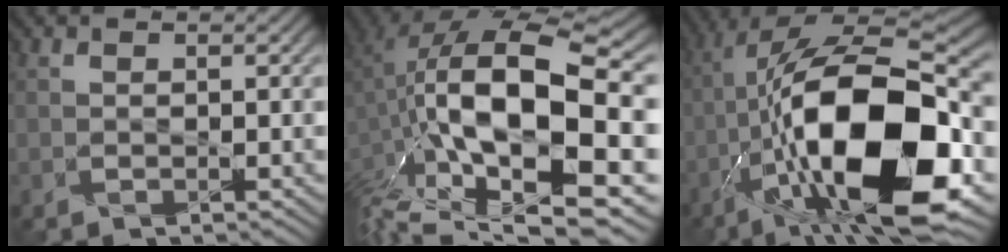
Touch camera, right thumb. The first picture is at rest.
{"total": 18.9, "force": [-1.3, 9.6, 16.3], "torque": [-0.324, -0.037, -0.008]}
{"total": 20.0, "force": [-5.6, 8.6, 17.1], "torque": [-0.320, 0.004, -0.095]}